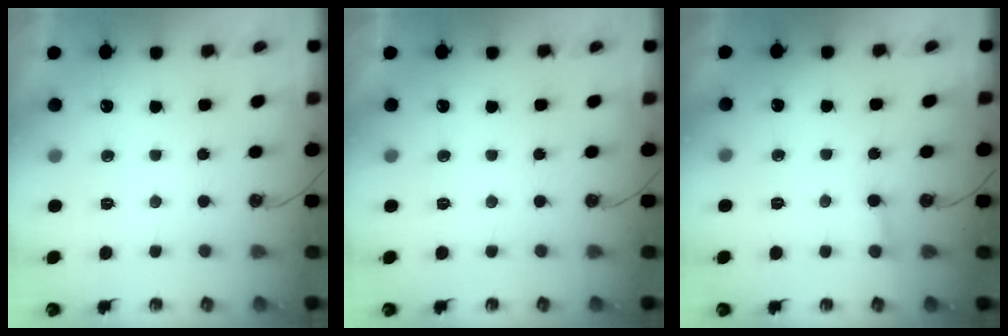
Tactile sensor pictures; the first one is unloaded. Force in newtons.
{"total": 0.0}
{"total": 2.7, "press": 2.7, "slide": 0.2}